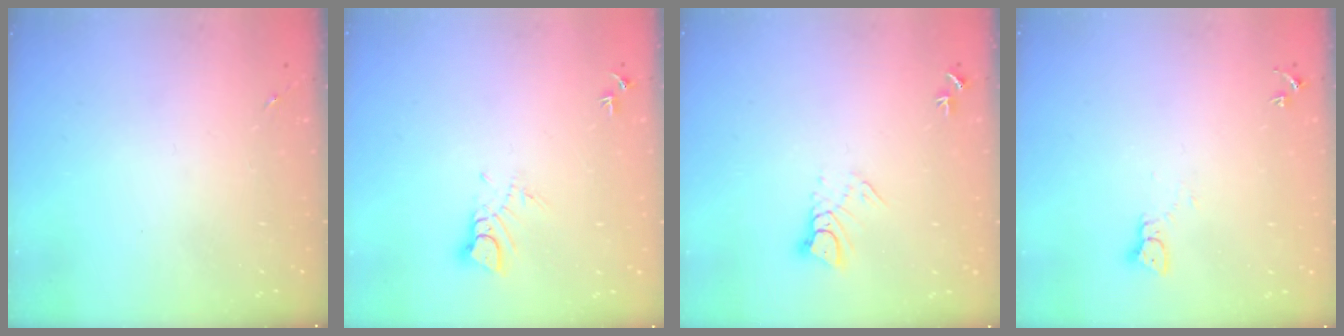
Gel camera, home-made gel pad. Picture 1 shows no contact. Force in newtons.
{"total": 4.3, "press": 4.3, "slide": 0.4}
{"total": 5.5, "press": 5.5, "slide": 0.4}
{"total": 3.2, "press": 3.2, "slide": 0.1}